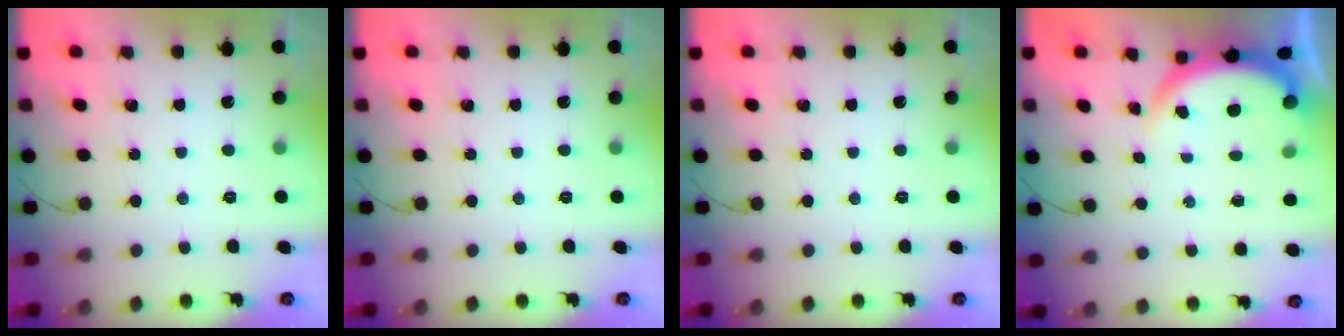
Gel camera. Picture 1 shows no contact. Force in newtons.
{"total": 0.0}
{"total": 0.0}
{"total": 3.9, "press": 3.9, "slide": 0.1}